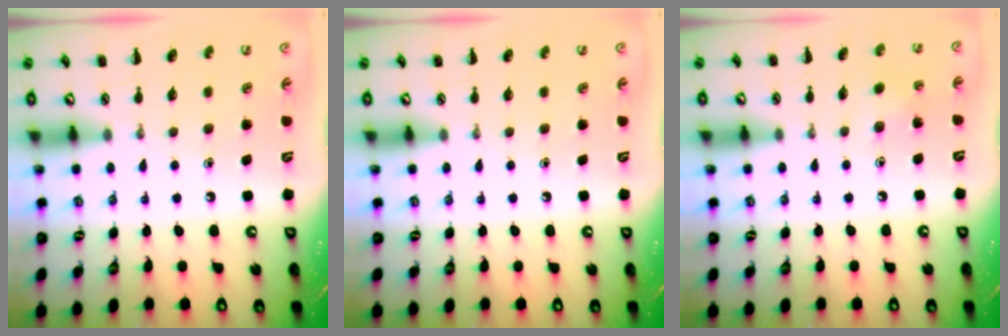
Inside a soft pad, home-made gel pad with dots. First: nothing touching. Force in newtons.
{"total": 0.0}
{"total": 4.8, "press": 4.6, "slide": 1.4}